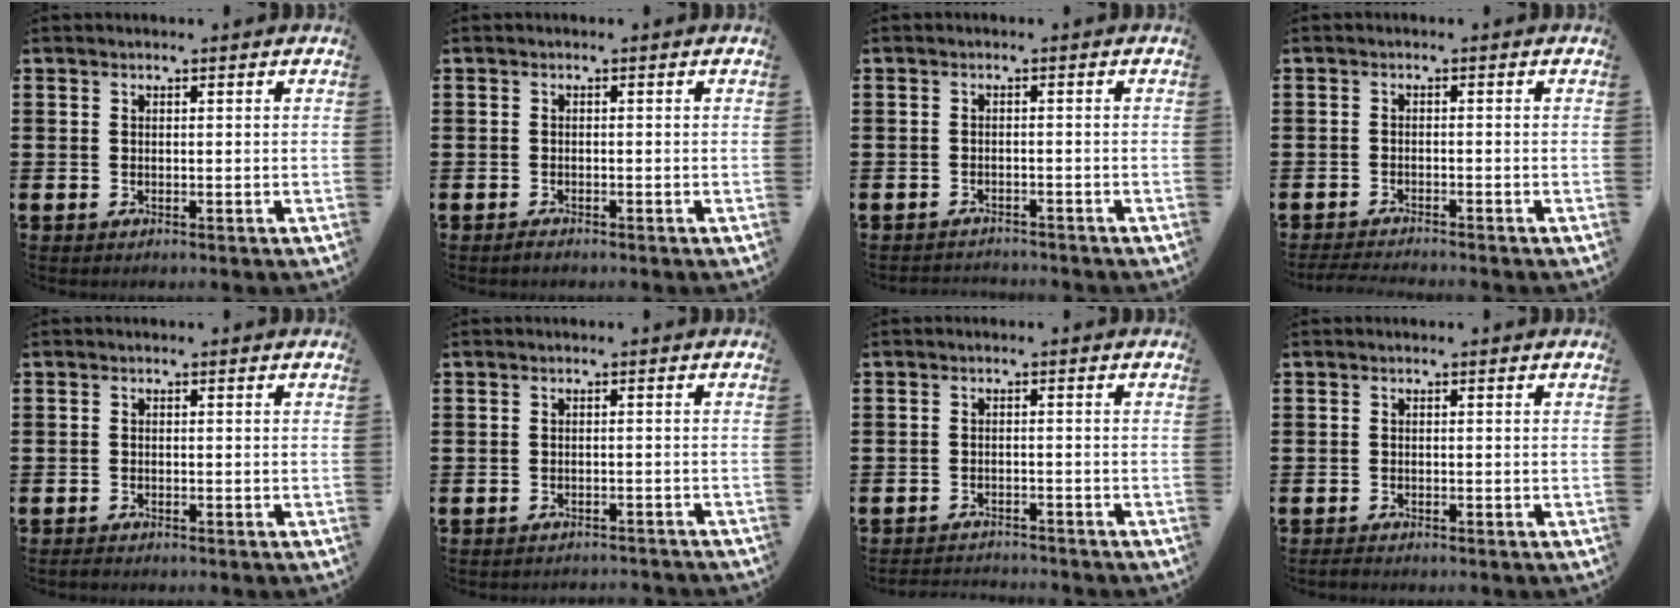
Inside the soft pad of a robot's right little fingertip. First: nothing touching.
{"total": 0.5, "force": [-0.4, 0.1, 0.2], "torque": [-0.006, -0.002, -0.009]}
{"total": 1.3, "force": [-1.3, 0.0, -0.1], "torque": [-0.002, 0.003, -0.028]}
{"total": 1.5, "force": [-1.4, -0.1, 0.3], "torque": [-0.004, 0.003, -0.029]}
{"total": 0.6, "force": [-0.6, 0.2, 0.1], "torque": [-0.004, 0.000, -0.012]}
{"total": 1.1, "force": [-1.1, -0.1, -0.2], "torque": [0.000, 0.003, -0.024]}
{"total": 1.8, "force": [-1.8, 0.0, -0.2], "torque": [-0.003, 0.003, -0.039]}
{"total": 0.6, "force": [-0.6, 0.2, 0.3], "torque": [-0.007, 0.000, -0.012]}